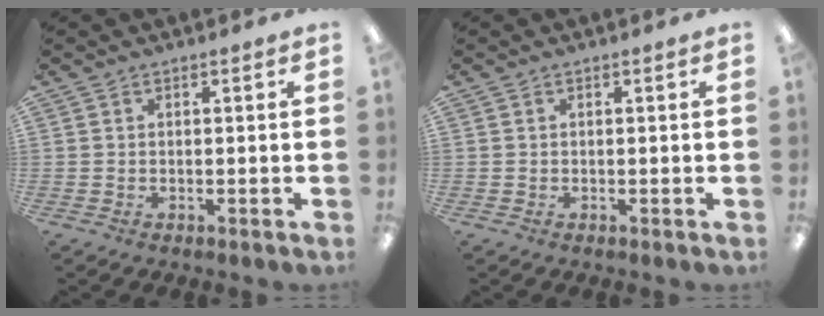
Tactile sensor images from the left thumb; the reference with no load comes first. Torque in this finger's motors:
{"motor_torque": [-0.02, 0.05, -0.11, 0.01, 0.04]}